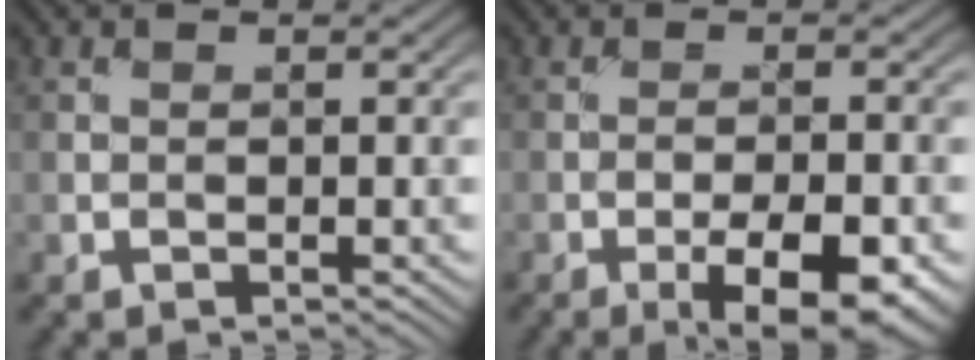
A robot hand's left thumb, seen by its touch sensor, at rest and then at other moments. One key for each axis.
{"total": 8.2, "fx": -4.3, "fy": 2.6, "fz": 6.5, "tx": -0.103, "ty": -0.004, "tz": -0.056}